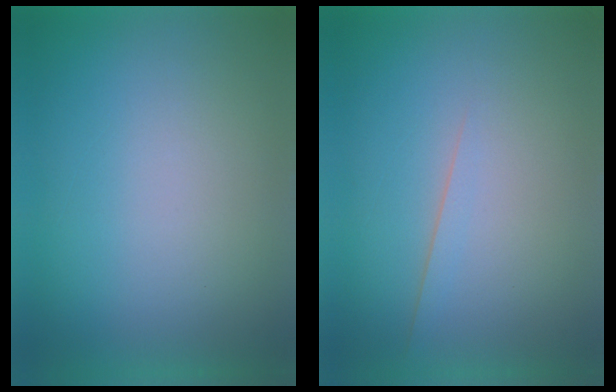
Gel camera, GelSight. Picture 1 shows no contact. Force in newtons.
{"total": 1.6}